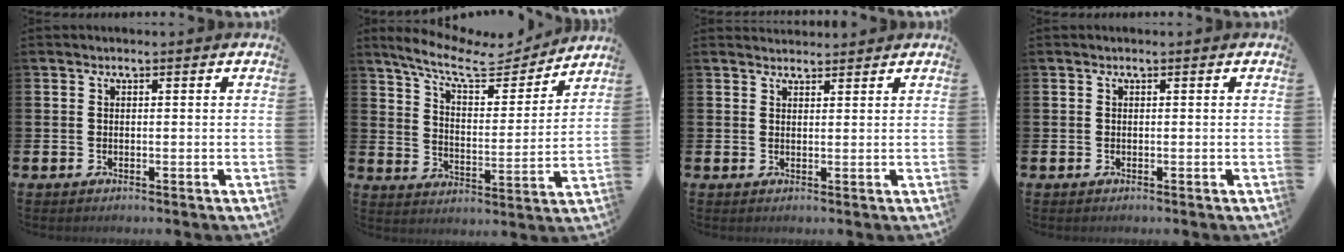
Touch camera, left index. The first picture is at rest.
{"total": 10.2, "force": [8.7, 2.9, 4.5], "torque": [-0.110, -0.050, 0.146]}
{"total": 1.9, "force": [1.8, 0.5, 0.0], "torque": [0.004, -0.006, 0.032]}
{"total": 0.0}